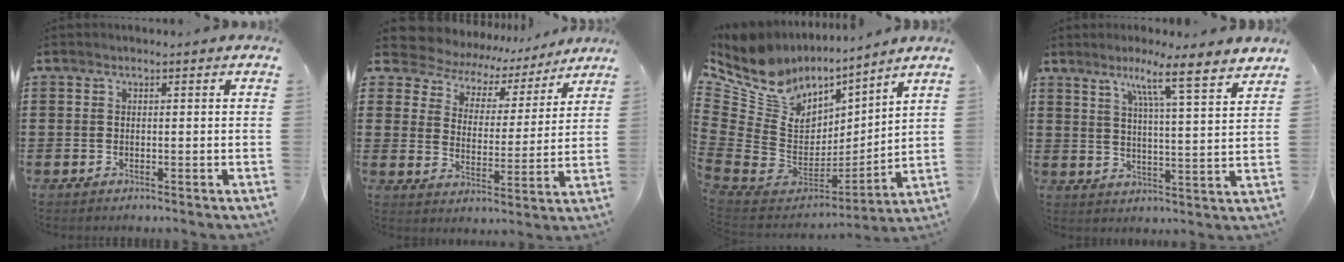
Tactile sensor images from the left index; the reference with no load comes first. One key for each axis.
{"total": 5.9, "fx": 5.4, "fy": 2.2, "fz": 0.8, "tx": -0.050, "ty": -0.034, "tz": 0.092}
{"total": 8.7, "fx": 6.5, "fy": 5.6, "fz": 1.3, "tx": -0.091, "ty": -0.070, "tz": 0.119}
{"total": 7.8, "fx": 6.0, "fy": -0.8, "fz": 5.0, "tx": -0.091, "ty": -0.040, "tz": 0.092}